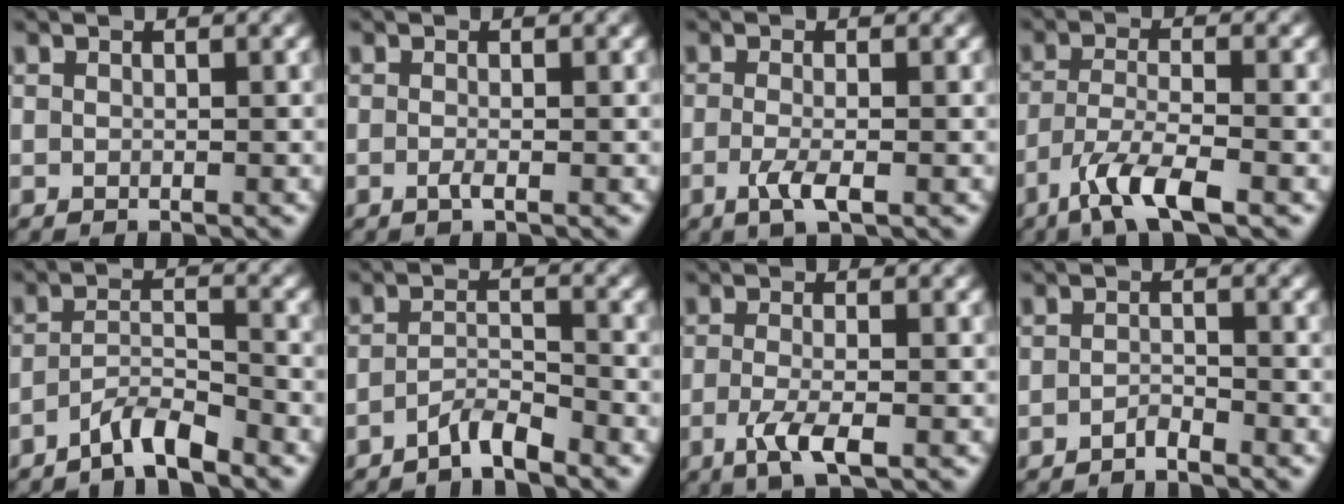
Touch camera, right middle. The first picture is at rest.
{"total": 0.9, "force": [-0.4, 0.1, 0.8], "torque": [-0.018, -0.005, -0.008]}
{"total": 2.4, "force": [-0.9, 0.6, 2.2], "torque": [-0.047, -0.005, -0.021]}
{"total": 5.3, "force": [-3.3, 1.1, 4.1], "torque": [-0.077, -0.001, -0.067]}
{"total": 3.3, "force": [-2.7, 0.4, 1.8], "torque": [-0.029, 0.008, -0.057]}
{"total": 2.5, "force": [-2.1, 0.3, 1.3], "torque": [-0.023, 0.006, -0.045]}
{"total": 3.2, "force": [-1.3, 0.9, 2.8], "torque": [-0.063, -0.004, -0.028]}
{"total": 1.1, "force": [-1.0, 0.2, 0.5], "torque": [-0.009, 0.004, -0.020]}